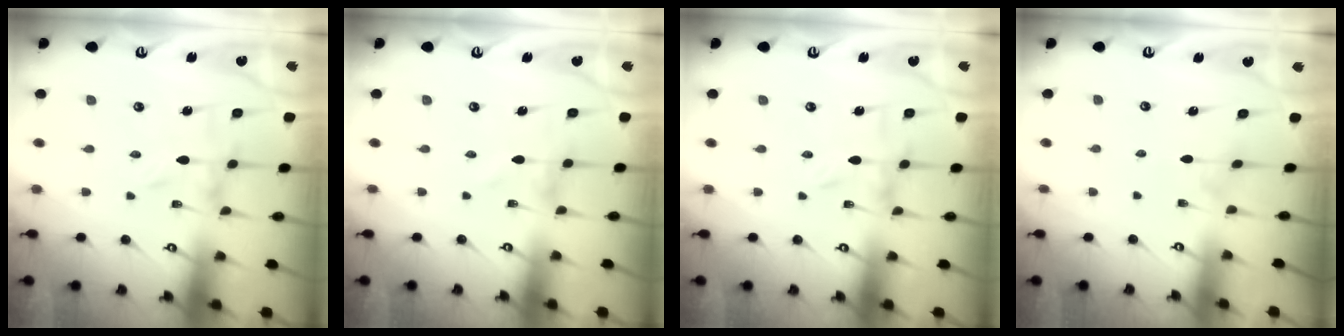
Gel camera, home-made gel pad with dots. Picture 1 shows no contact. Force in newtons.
{"total": 0.0}
{"total": 0.0}
{"total": 2.5, "press": 2.5, "slide": 0.2}